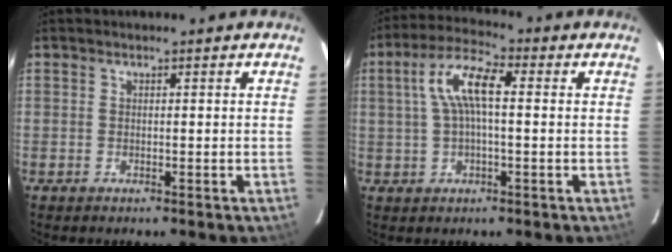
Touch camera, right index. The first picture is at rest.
{"total": 8.4, "force": [1.1, 2.7, 7.8], "torque": [-0.157, 0.021, 0.021]}